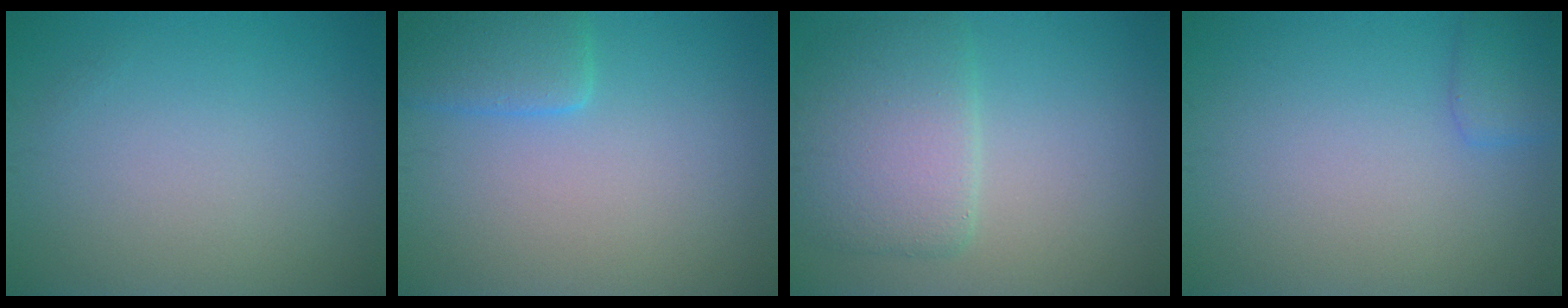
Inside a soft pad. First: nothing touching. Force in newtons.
{"total": 3.0, "press": 3.0, "slide": 0.3}
{"total": 5.4, "press": 5.3, "slide": 0.3}
{"total": 1.7, "press": 1.7, "slide": 0.1}